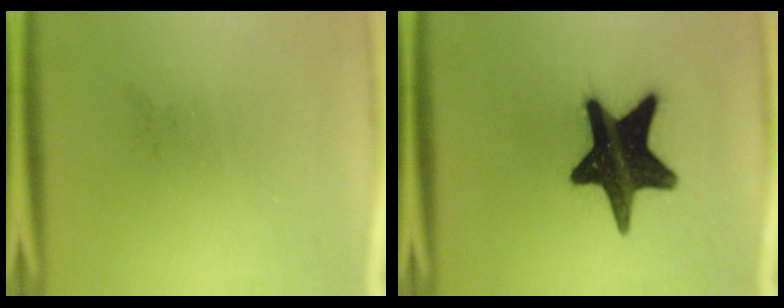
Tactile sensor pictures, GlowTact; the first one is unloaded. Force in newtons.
{"total": 18.1}